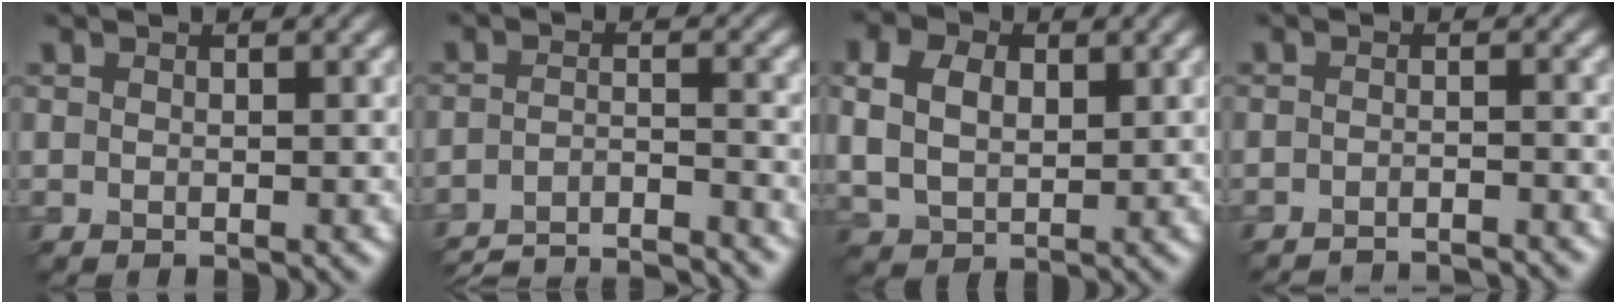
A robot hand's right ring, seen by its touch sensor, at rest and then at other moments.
{"total": 8.7, "force": [-8.1, 1.5, 2.8], "torque": [-0.040, -0.013, -0.125]}
{"total": 5.4, "force": [1.7, 3.8, 3.4], "torque": [-0.084, 0.008, 0.028]}
{"total": 4.4, "force": [-4.2, 0.4, 1.1], "torque": [-0.010, 0.003, -0.057]}